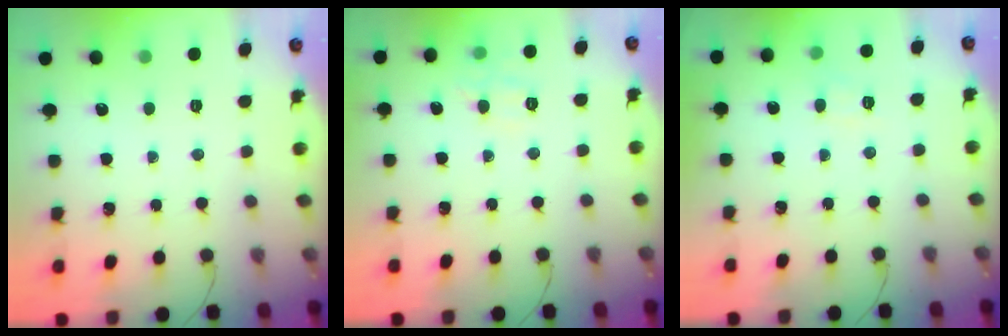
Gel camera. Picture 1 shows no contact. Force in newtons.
{"total": 8.0, "press": 7.9, "slide": 1.5}
{"total": 5.4, "press": 5.2, "slide": 1.3}